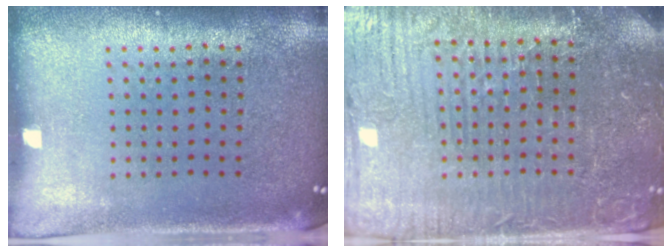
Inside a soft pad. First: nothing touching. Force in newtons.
{"total": 4.6, "press": 4.4, "slide": 1.4}